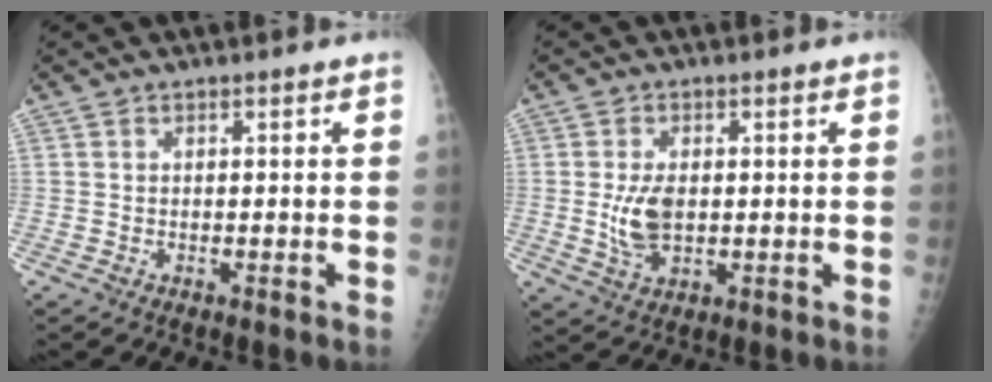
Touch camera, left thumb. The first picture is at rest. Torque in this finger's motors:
{"motor_torque": [0.39, 0.58, 0.68, 0.08, 0.06]}